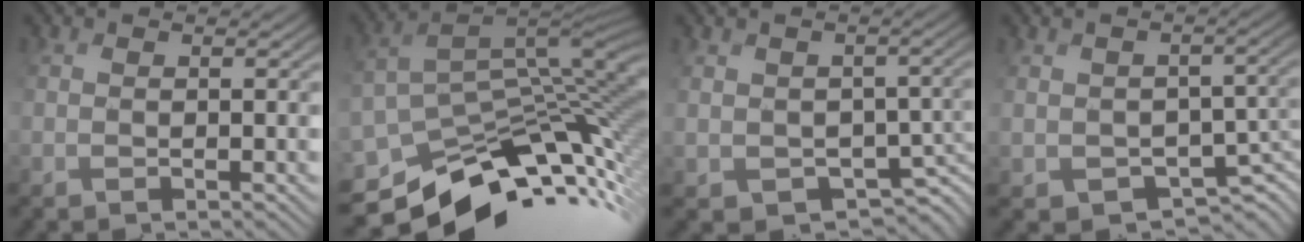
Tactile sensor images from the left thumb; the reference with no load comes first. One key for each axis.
{"total": 10.3, "fx": -5.5, "fy": 6.0, "fz": 6.2, "tx": -0.136, "ty": -0.020, "tz": -0.084}
{"total": 3.0, "fx": -0.8, "fy": 2.8, "fz": 0.8, "tx": -0.025, "ty": -0.016, "tz": -0.001}
{"total": 3.2, "fx": -1.6, "fy": 2.7, "fz": 1.0, "tx": -0.020, "ty": -0.013, "tz": -0.017}